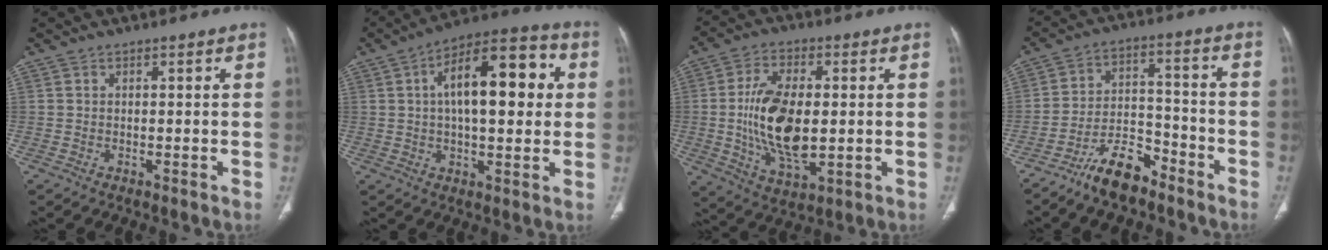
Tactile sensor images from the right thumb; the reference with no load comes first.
{"total": 18.3, "force": [3.4, 8.0, 16.1], "torque": [-0.216, 0.026, 0.041]}
{"total": 15.4, "force": [-0.3, 7.8, 13.3], "torque": [-0.243, -0.010, -0.002]}
{"total": 9.6, "force": [-7.6, 3.8, 4.6], "torque": [-0.077, 0.060, -0.143]}